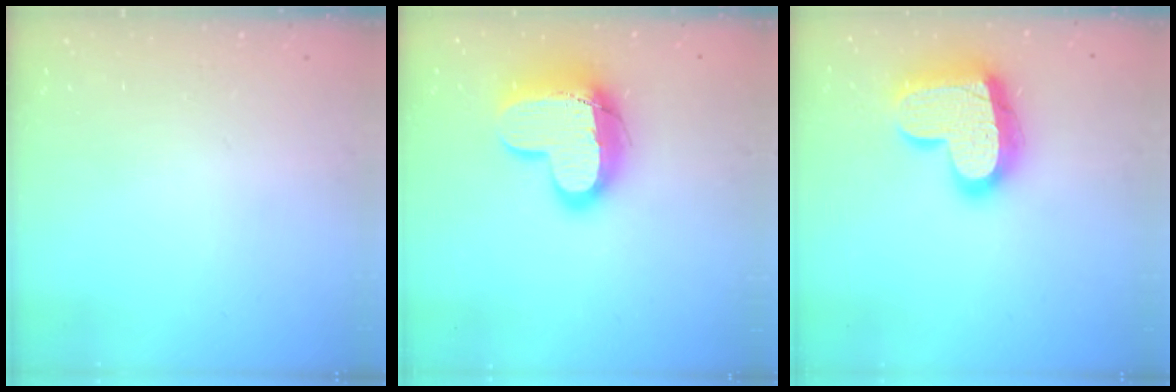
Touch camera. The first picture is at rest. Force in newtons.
{"total": 17.4, "press": 17.3, "slide": 1.3}
{"total": 20.9, "press": 20.8, "slide": 1.8}